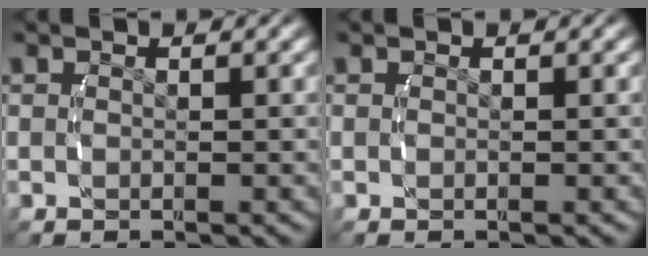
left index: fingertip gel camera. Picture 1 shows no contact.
{"total": 0.0}